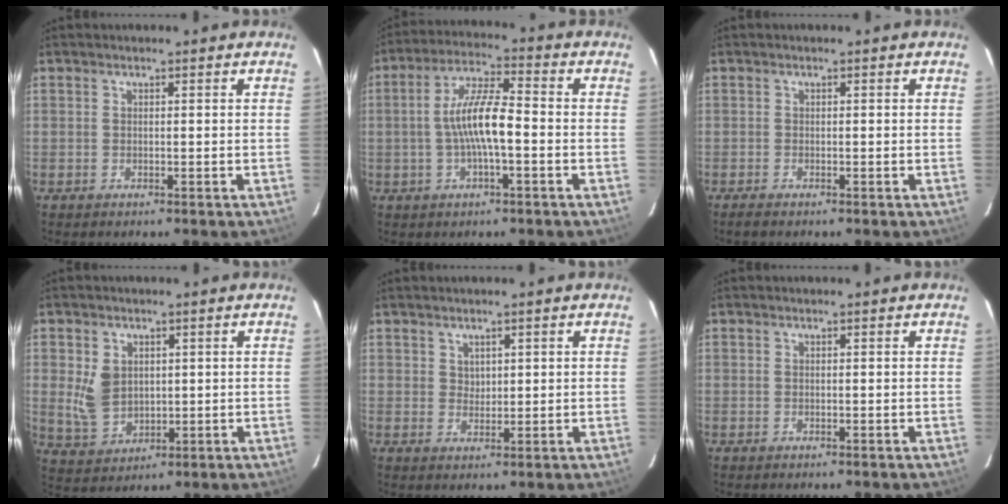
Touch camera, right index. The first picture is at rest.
{"total": 9.3, "force": [-1.7, 1.9, 8.9], "torque": [-0.178, 0.010, -0.032]}
{"total": 1.2, "force": [-1.0, 0.2, 0.5], "torque": [-0.013, -0.004, -0.019]}
{"total": 7.5, "force": [1.2, 5.8, 4.5], "torque": [-0.095, -0.002, 0.040]}
{"total": 1.9, "force": [1.1, 1.4, 0.5], "torque": [-0.004, 0.003, 0.023]}
{"total": 0.0}